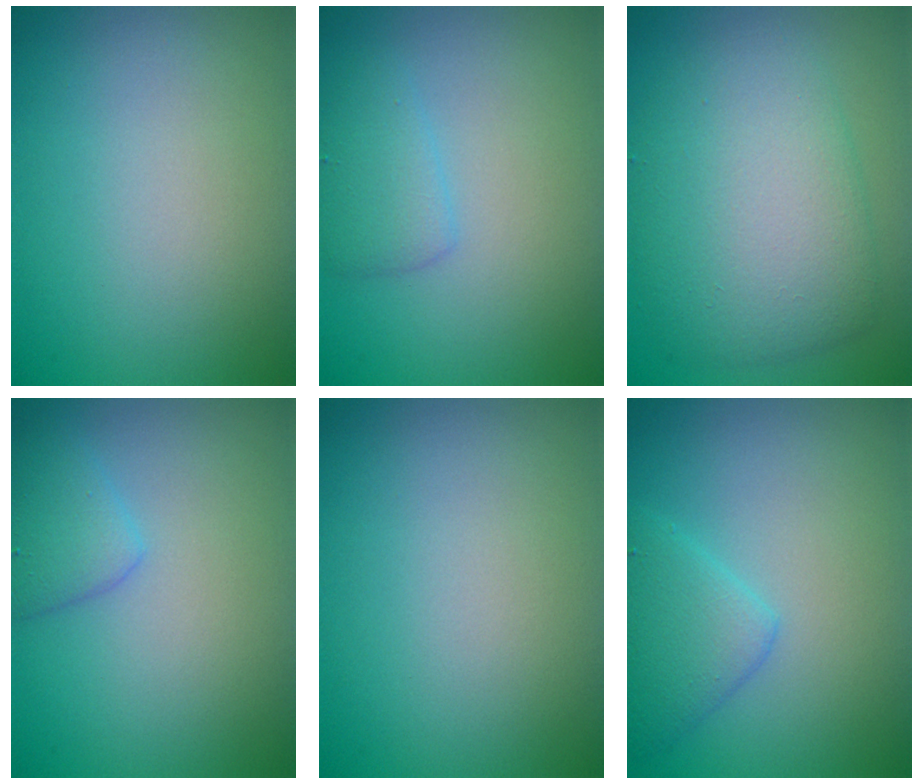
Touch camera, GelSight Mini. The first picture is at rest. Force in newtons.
{"total": 2.1, "press": 2.1, "slide": 0.1}
{"total": 7.2, "press": 7.2, "slide": 0.1}
{"total": 2.2, "press": 2.2, "slide": 0.1}
{"total": 0.0}
{"total": 2.8, "press": 2.8, "slide": 0.2}